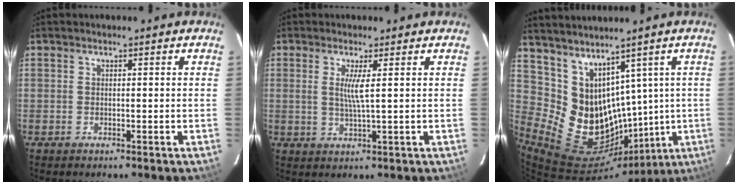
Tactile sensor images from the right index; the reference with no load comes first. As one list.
[{"total": 3.5, "force": [0.8, -0.3, 3.4], "torque": [-0.068, -0.007, 0.014]}, {"total": 13.3, "force": [6.1, 9.9, 6.5], "torque": [-0.121, -0.006, 0.139]}]